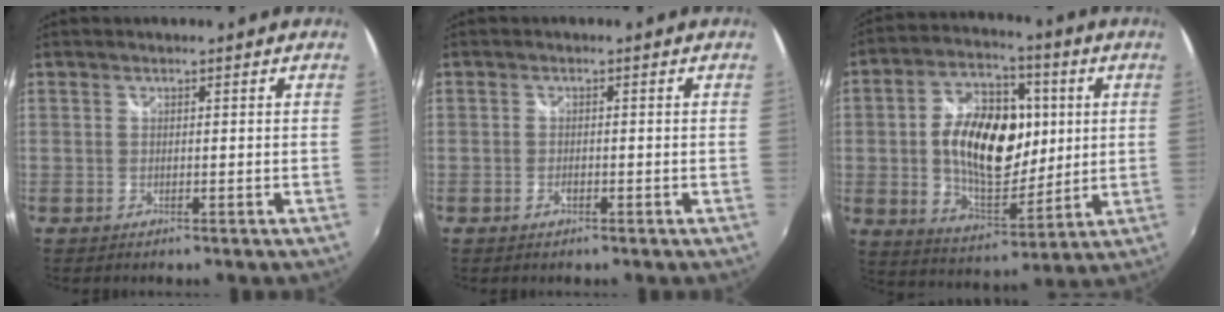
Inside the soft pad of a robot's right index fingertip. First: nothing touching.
{"total": 1.2, "force": [-0.7, 0.8, 0.6], "torque": [-0.012, -0.002, -0.013]}
{"total": 18.2, "force": [1.5, 10.4, 14.9], "torque": [-0.262, 0.018, 0.033]}